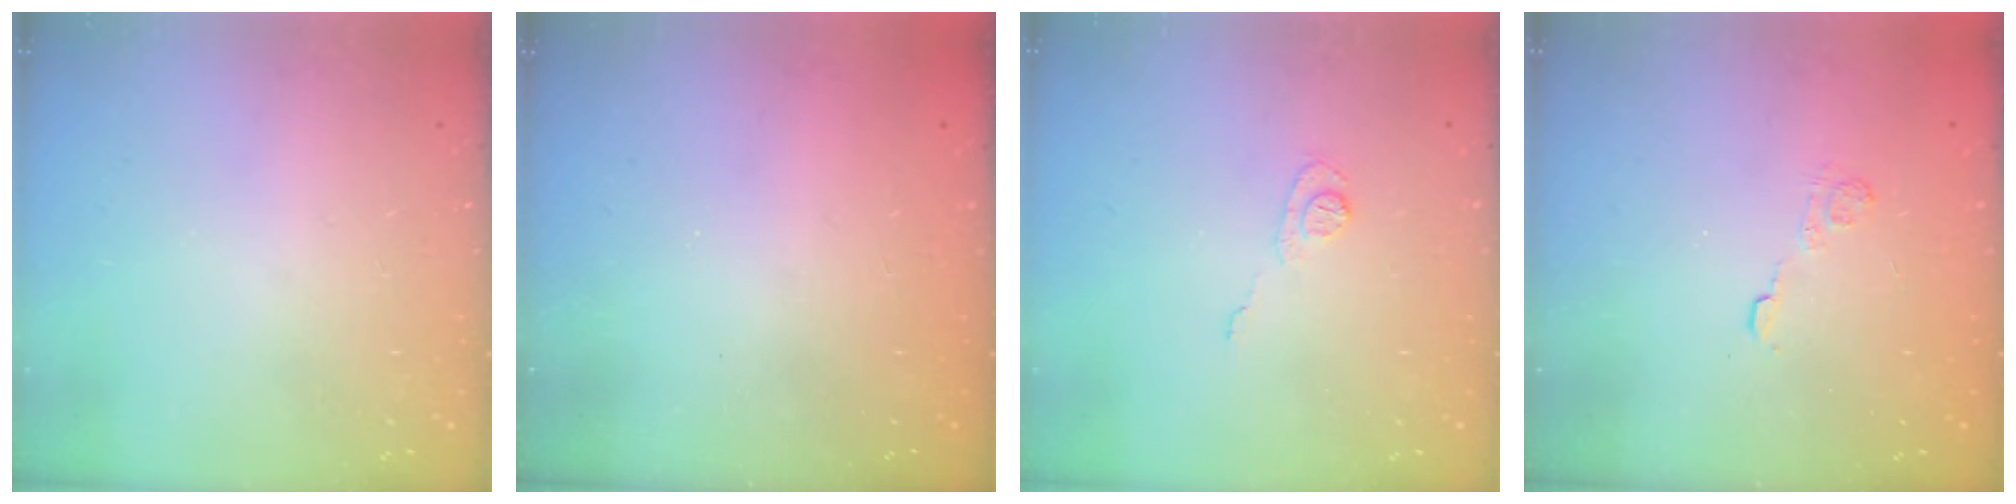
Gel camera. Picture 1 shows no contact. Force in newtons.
{"total": 2.4, "press": 2.3, "slide": 0.8}
{"total": 6.4, "press": 6.3, "slide": 0.6}
{"total": 2.9, "press": 2.4, "slide": 1.5}